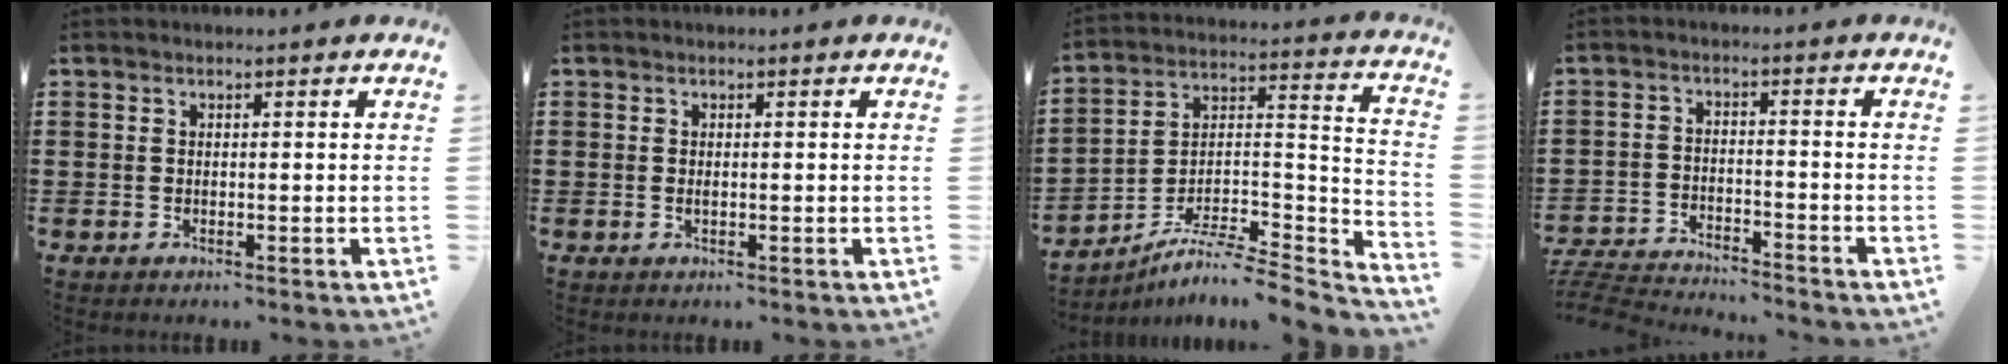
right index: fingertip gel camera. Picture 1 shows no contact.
{"total": 0.5, "force": [0.0, 0.1, 0.5], "torque": [-0.011, -0.003, 0.001]}
{"total": 6.5, "force": [-5.6, 0.9, 3.2], "torque": [-0.055, -0.004, -0.113]}
{"total": 5.0, "force": [-5.0, 0.2, 0.5], "torque": [-0.031, -0.004, -0.108]}